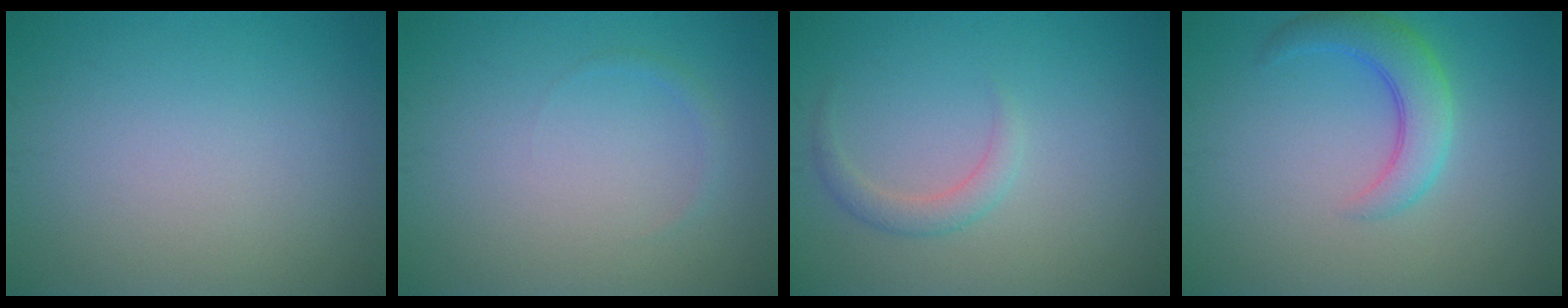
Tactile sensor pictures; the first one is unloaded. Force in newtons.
{"total": 0.7, "press": 0.7, "slide": 0.1}
{"total": 1.7, "press": 1.7, "slide": 0.1}
{"total": 4.0, "press": 3.9, "slide": 0.2}